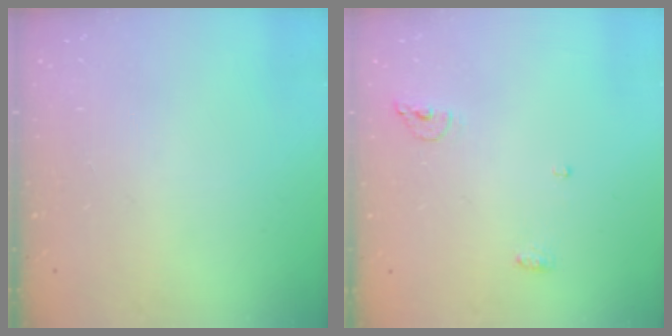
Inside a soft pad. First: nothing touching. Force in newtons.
{"total": 5.7, "press": 5.7, "slide": 1.0}